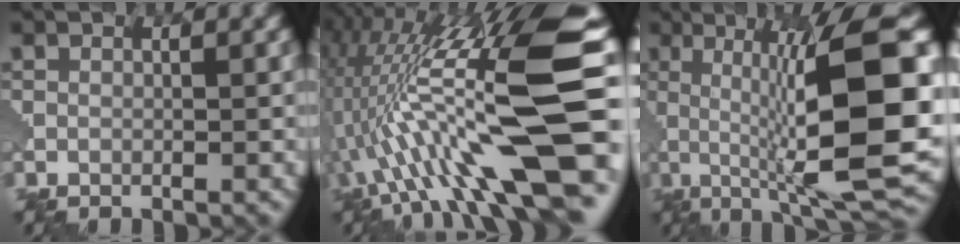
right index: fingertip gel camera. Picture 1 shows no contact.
{"total": 14.9, "force": [-0.3, 3.4, 14.5], "torque": [-0.268, 0.023, 0.007]}
{"total": 12.8, "force": [-0.6, 2.4, 12.6], "torque": [-0.189, 0.011, 0.004]}